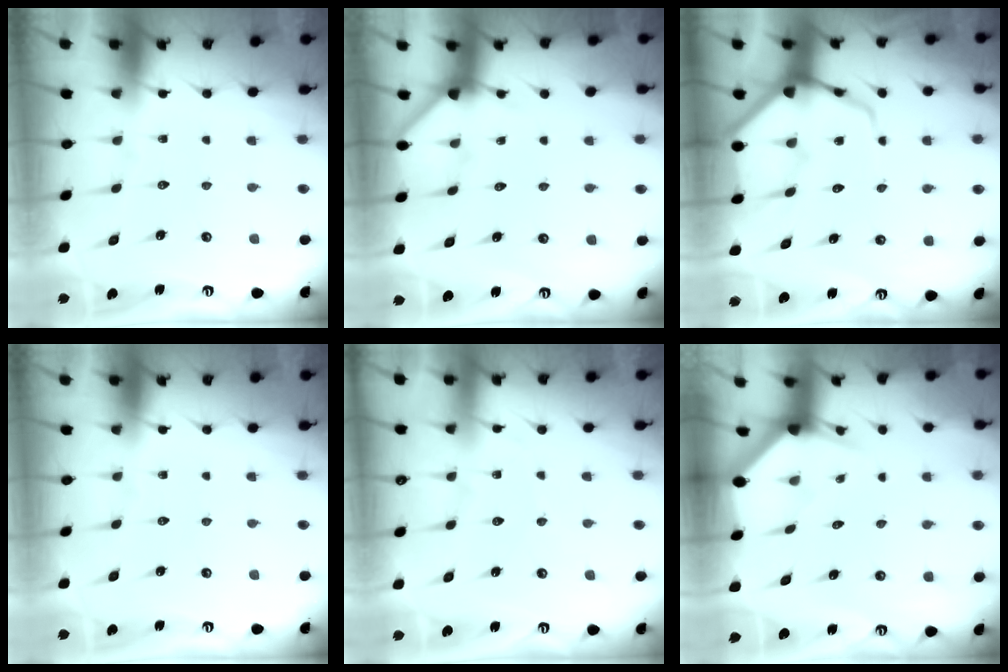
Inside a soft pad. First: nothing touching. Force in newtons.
{"total": 3.9, "press": 3.9, "slide": 0.3}
{"total": 7.8, "press": 7.7, "slide": 1.0}
{"total": 0.0}
{"total": 2.6, "press": 2.5, "slide": 0.3}
{"total": 2.3, "press": 2.3, "slide": 0.1}